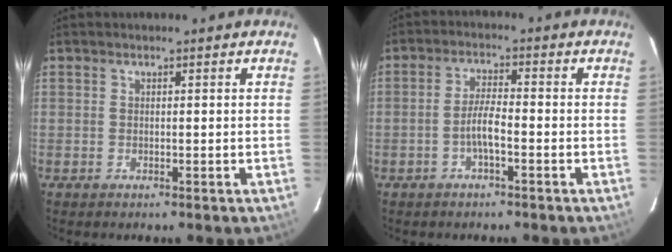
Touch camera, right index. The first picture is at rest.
{"total": 4.0, "force": [-1.8, 0.6, 3.5], "torque": [-0.072, 0.004, -0.033]}